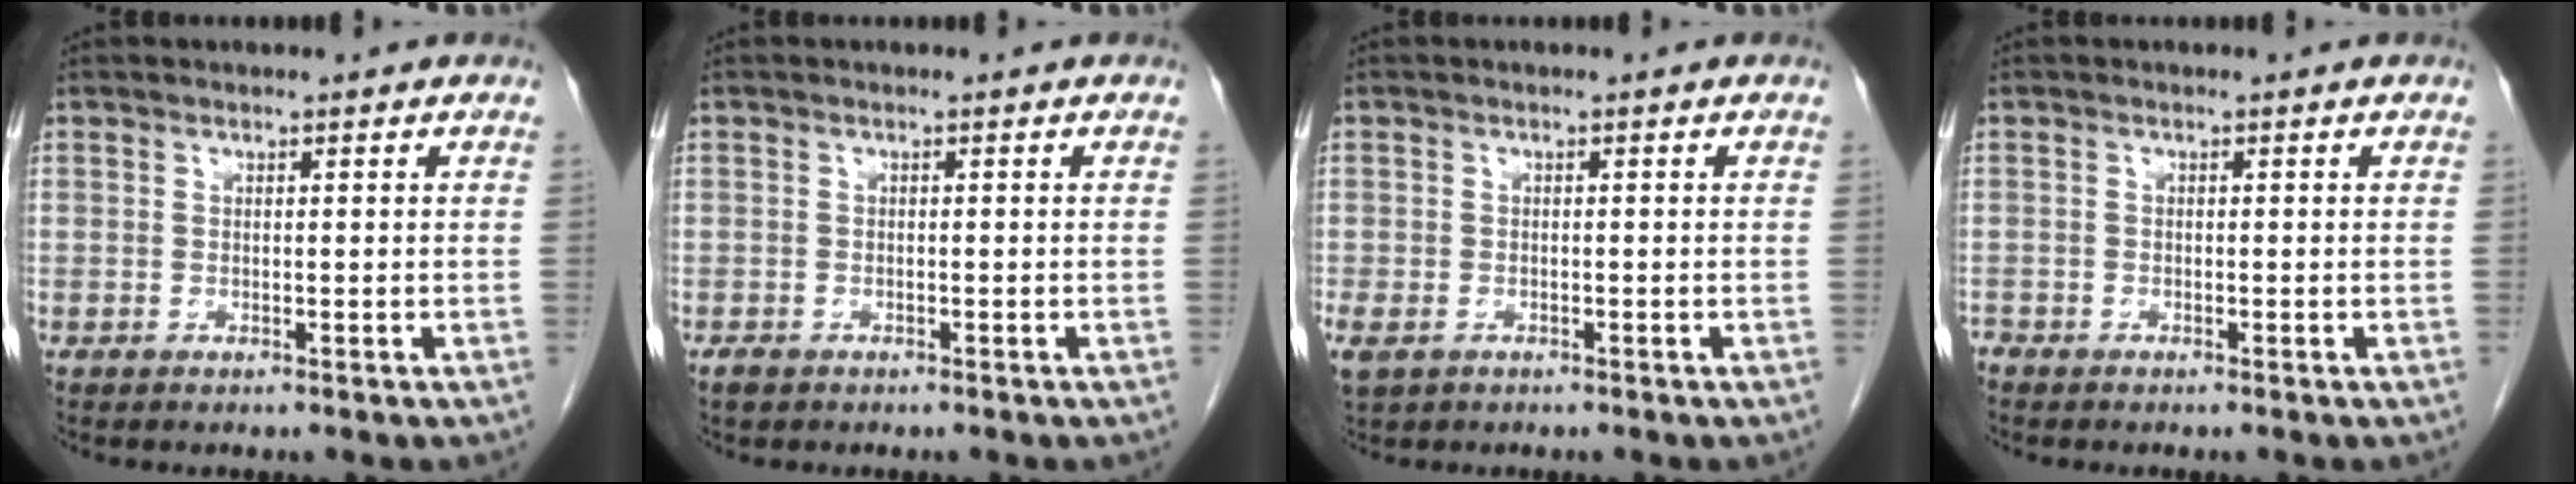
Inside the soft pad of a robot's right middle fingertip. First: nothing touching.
{"total": 1.0, "force": [-0.7, 0.6, 0.4], "torque": [-0.014, -0.001, -0.009]}
{"total": 3.9, "force": [-2.2, 2.6, 1.9], "torque": [-0.045, -0.009, -0.033]}
{"total": 0.7, "force": [-0.7, 0.2, 0.0], "torque": [-0.003, -0.002, -0.014]}